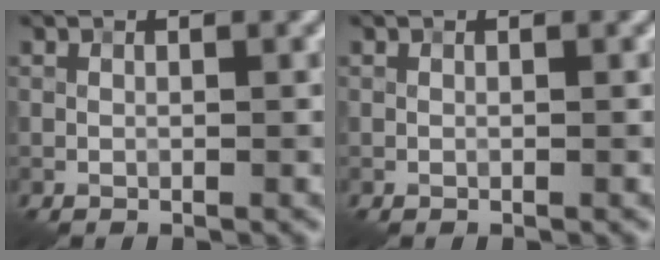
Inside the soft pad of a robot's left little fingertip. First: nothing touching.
{"total": 0.0}